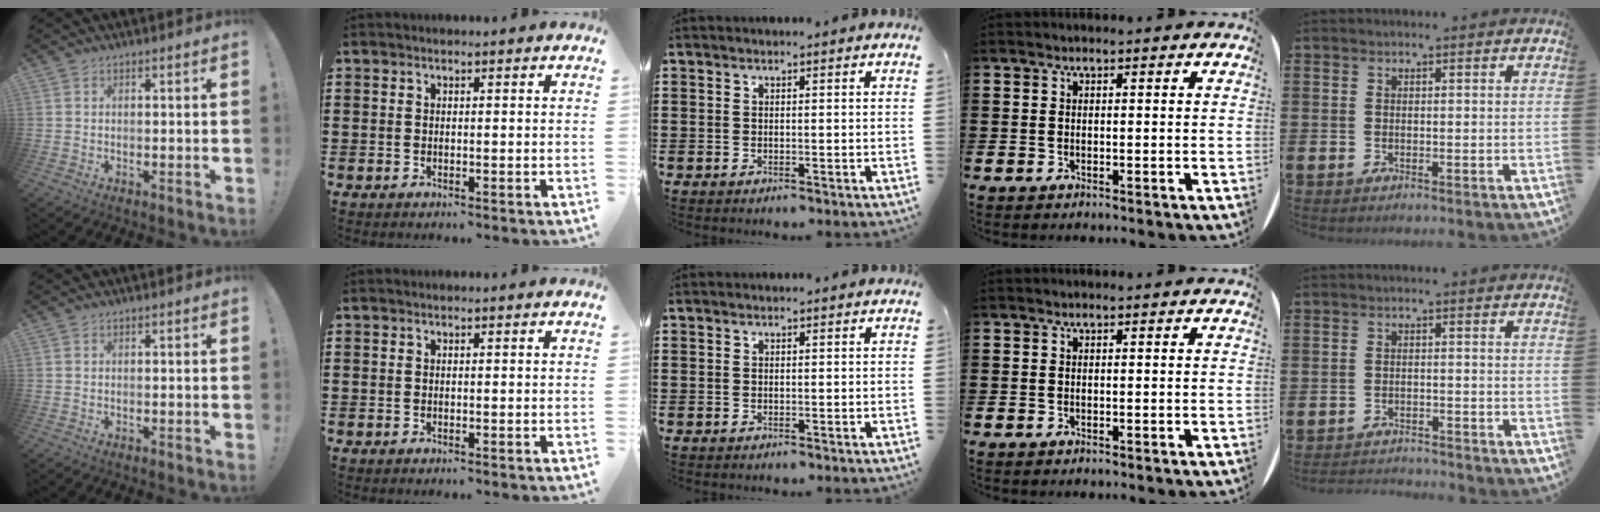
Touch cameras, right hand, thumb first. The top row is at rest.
{"little": {"total": 2.0, "force": [-2.0, 0.0, -0.2], "torque": [-0.003, 0.003, -0.044]}}